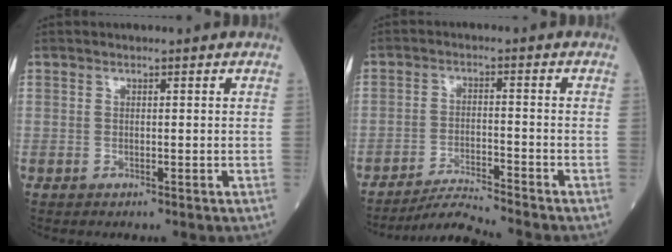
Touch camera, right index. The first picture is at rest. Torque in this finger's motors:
{"motor_torque": [0.14, -0.30, 0.07, 0.03]}